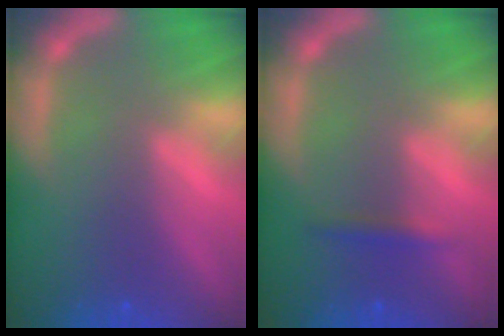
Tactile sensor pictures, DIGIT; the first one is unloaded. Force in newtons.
{"total": 1.4}